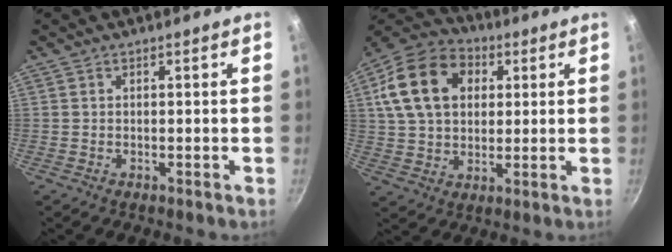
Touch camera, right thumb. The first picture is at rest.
{"total": 17.9, "force": [4.9, 13.0, 11.3], "torque": [-0.184, 0.015, 0.076]}